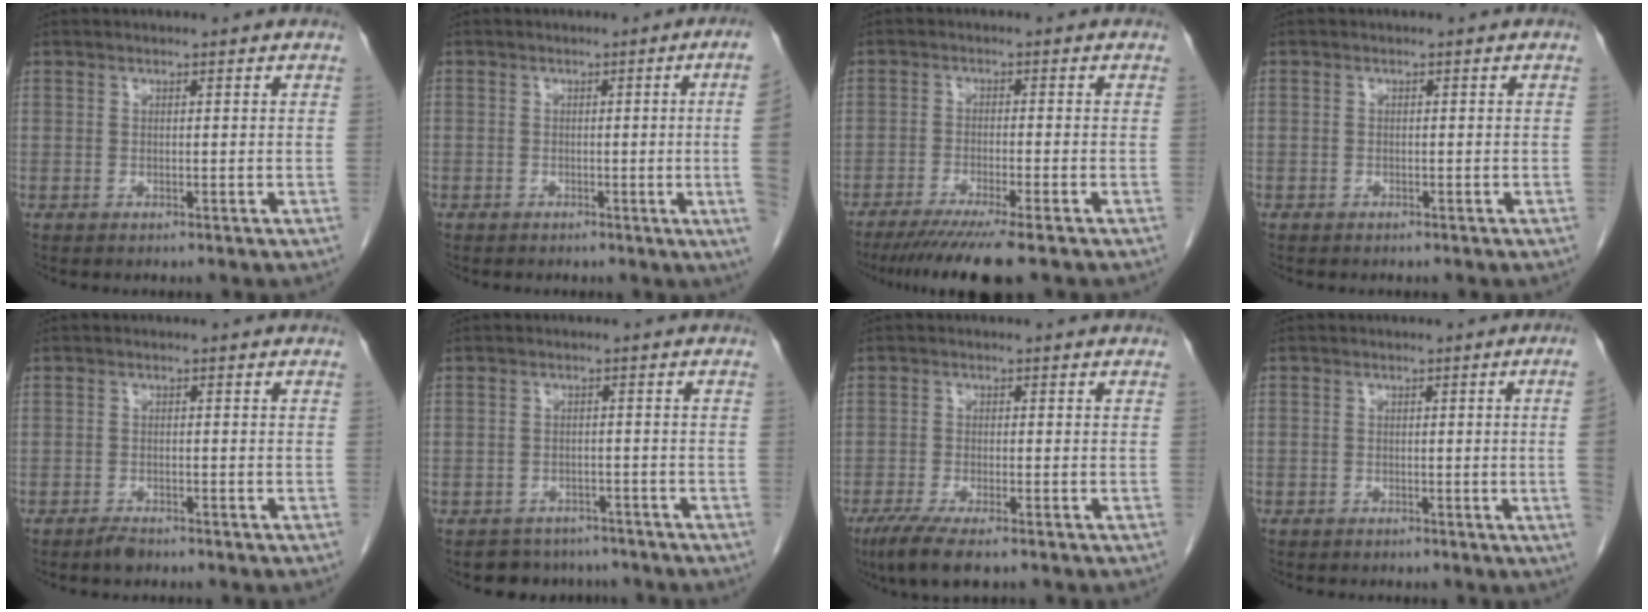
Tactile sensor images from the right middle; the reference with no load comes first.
{"total": 6.4, "force": [-0.6, -2.0, 6.0], "torque": [-0.051, -0.009, -0.011]}
{"total": 9.3, "force": [-7.3, -0.4, 5.7], "torque": [-0.081, -0.024, -0.115]}
{"total": 0.5, "force": [-0.4, 0.4, 0.0], "torque": [-0.006, 0.003, -0.008]}
{"total": 1.8, "force": [-1.5, 0.5, 0.7], "torque": [-0.018, -0.001, -0.024]}
{"total": 5.6, "force": [-4.8, 2.9, 0.0], "torque": [0.005, 0.013, -0.061]}
{"total": 6.1, "force": [-4.2, 0.9, 4.3], "torque": [-0.077, -0.017, -0.068]}
{"total": 3.5, "force": [-0.7, -1.0, 3.3], "torque": [-0.033, -0.002, -0.011]}